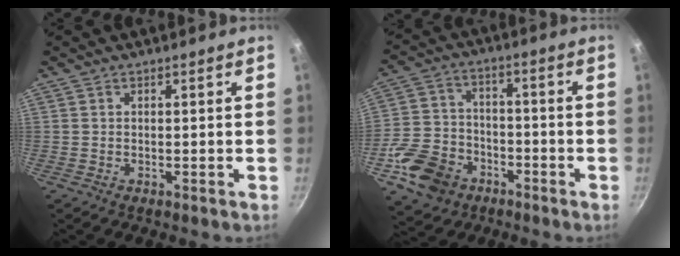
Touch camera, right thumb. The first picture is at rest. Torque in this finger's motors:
{"motor_torque": [1.18, 0.55, 0.92, -0.71, 0.07]}